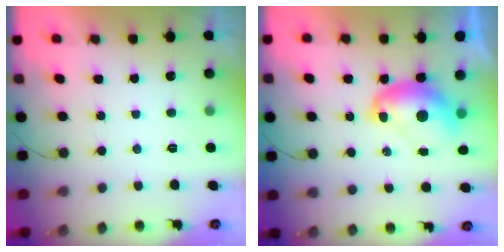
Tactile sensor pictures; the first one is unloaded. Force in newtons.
{"total": 9.5, "press": 9.5, "slide": 1.1}